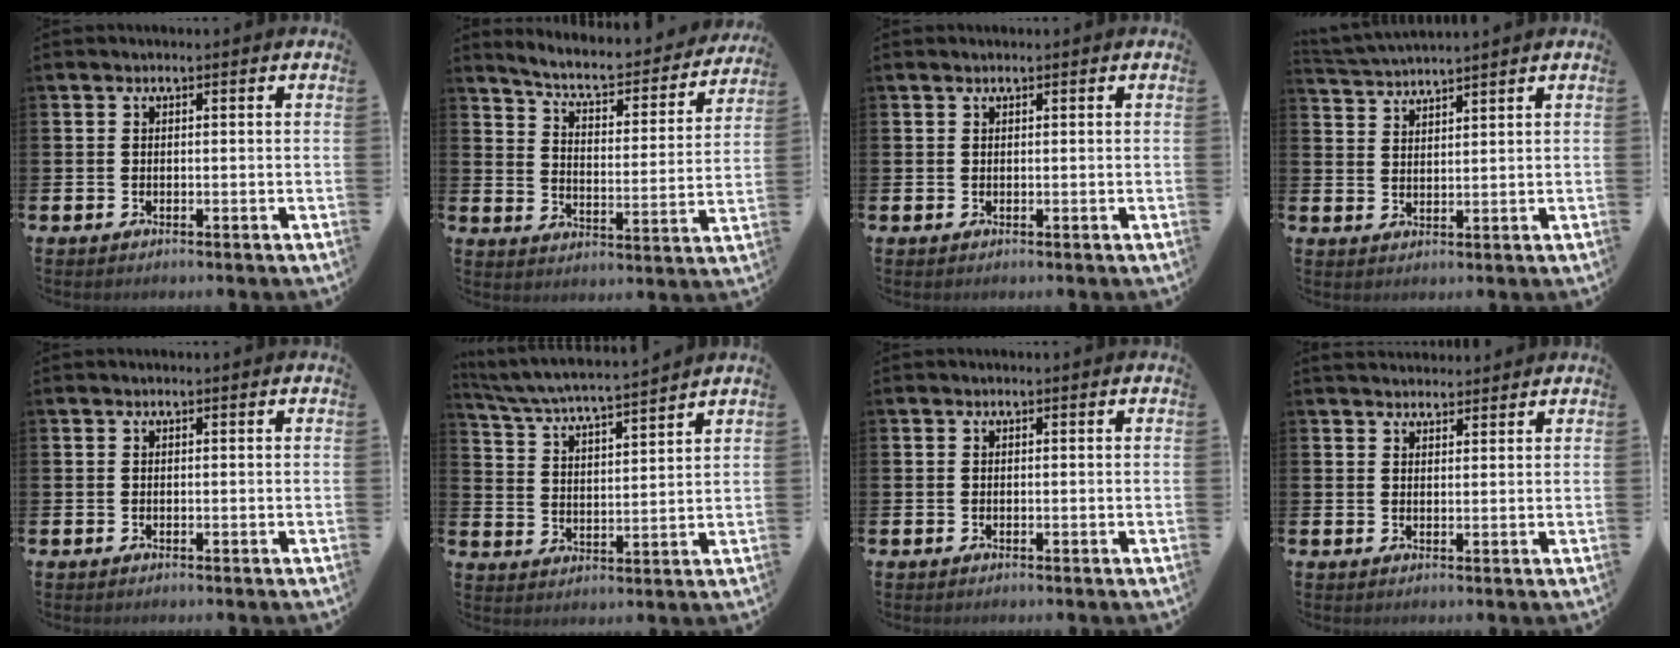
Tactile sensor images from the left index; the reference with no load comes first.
{"total": 6.2, "force": [5.6, 1.3, 2.3], "torque": [-0.068, -0.045, 0.088]}
{"total": 0.5, "force": [0.5, 0.1, 0.2], "torque": [-0.001, 0.000, 0.008]}
{"total": 2.9, "force": [2.9, -0.3, -0.2], "torque": [-0.010, -0.015, 0.054]}
{"total": 0.0}
{"total": 5.5, "force": [5.3, -0.2, 1.4], "torque": [-0.053, -0.043, 0.087]}
{"total": 0.0}
{"total": 2.7, "force": [2.5, 0.8, 0.1], "torque": [0.004, -0.011, 0.045]}